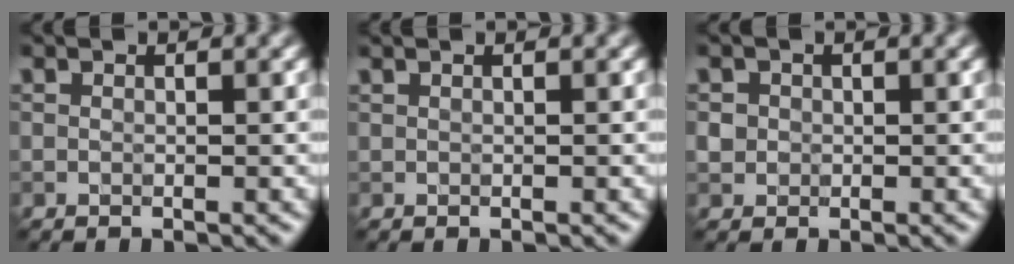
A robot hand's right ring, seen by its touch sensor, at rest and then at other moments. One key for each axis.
{"total": 0.0}
{"total": 1.5, "fx": 0.1, "fy": 1.4, "fz": 0.5, "tx": -0.004, "ty": 0.003, "tz": 0.003}